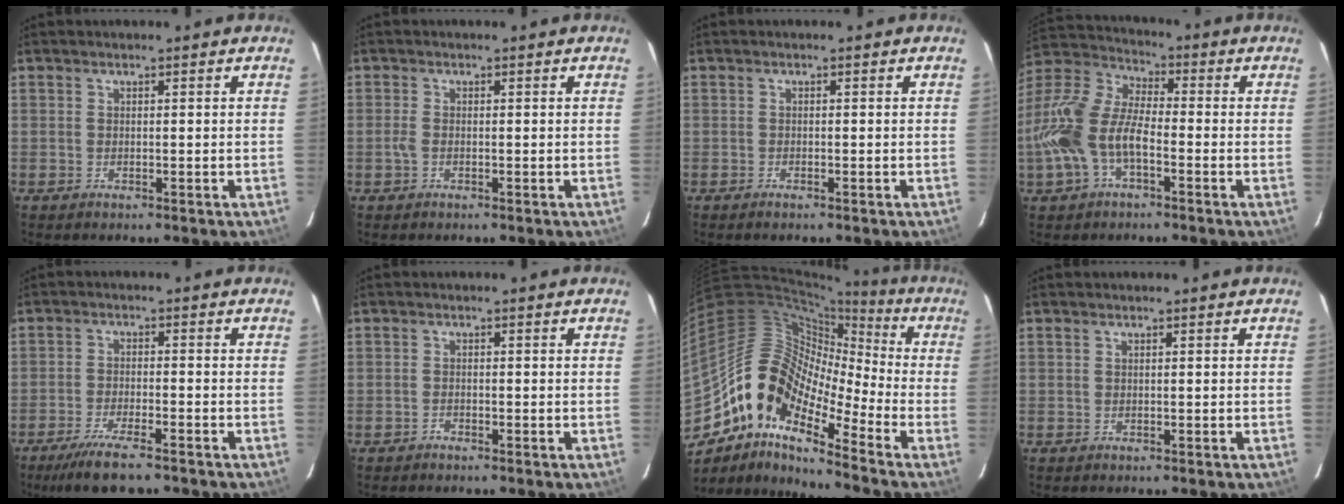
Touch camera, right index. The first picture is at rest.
{"total": 1.4, "force": [-0.5, 0.6, 1.2], "torque": [-0.026, 0.002, -0.011]}
{"total": 0.5, "force": [-0.5, 0.0, 0.1], "torque": [-0.002, -0.002, -0.011]}
{"total": 15.4, "force": [-4.6, 7.6, 12.6], "torque": [-0.268, 0.007, -0.096]}
{"total": 9.0, "force": [-7.0, 1.7, 5.4], "torque": [-0.127, -0.025, -0.124]}
{"total": 0.8, "force": [-0.8, 0.3, 0.1], "torque": [-0.002, 0.004, -0.015]}
{"total": 15.0, "force": [-8.6, 6.3, 10.5], "torque": [-0.169, 0.004, -0.183]}
{"total": 0.0}